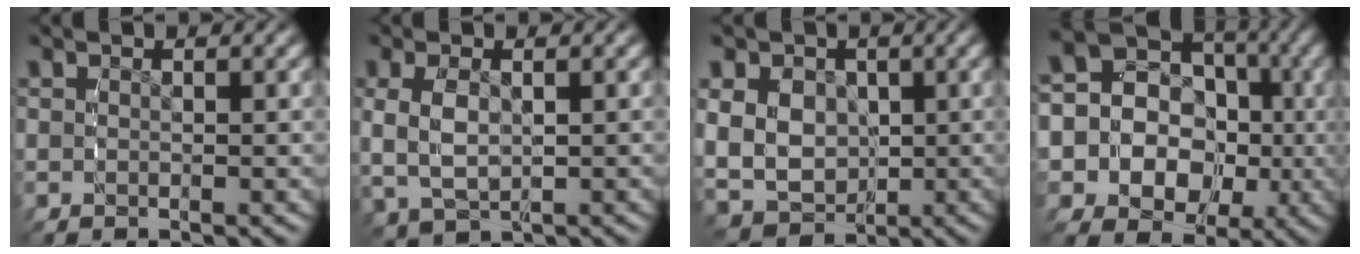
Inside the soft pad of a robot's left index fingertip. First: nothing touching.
{"total": 4.6, "force": [0.1, 3.3, 3.2], "torque": [-0.090, -0.015, 0.019]}
{"total": 9.8, "force": [-0.4, 8.5, 4.8], "torque": [-0.125, -0.050, 0.008]}
{"total": 17.3, "force": [-1.0, 15.5, 7.8], "torque": [-0.208, -0.056, -0.025]}